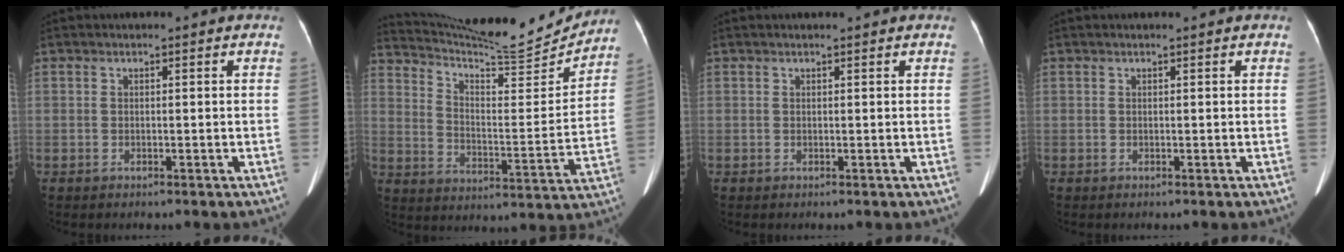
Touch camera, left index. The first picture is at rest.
{"total": 18.6, "force": [18.0, 0.7, 4.6], "torque": [-0.089, -0.045, 0.266]}
{"total": 1.4, "force": [1.2, 0.1, 0.7], "torque": [-0.008, 0.018, 0.019]}
{"total": 0.7, "force": [0.6, 0.1, 0.3], "torque": [-0.005, 0.013, 0.011]}